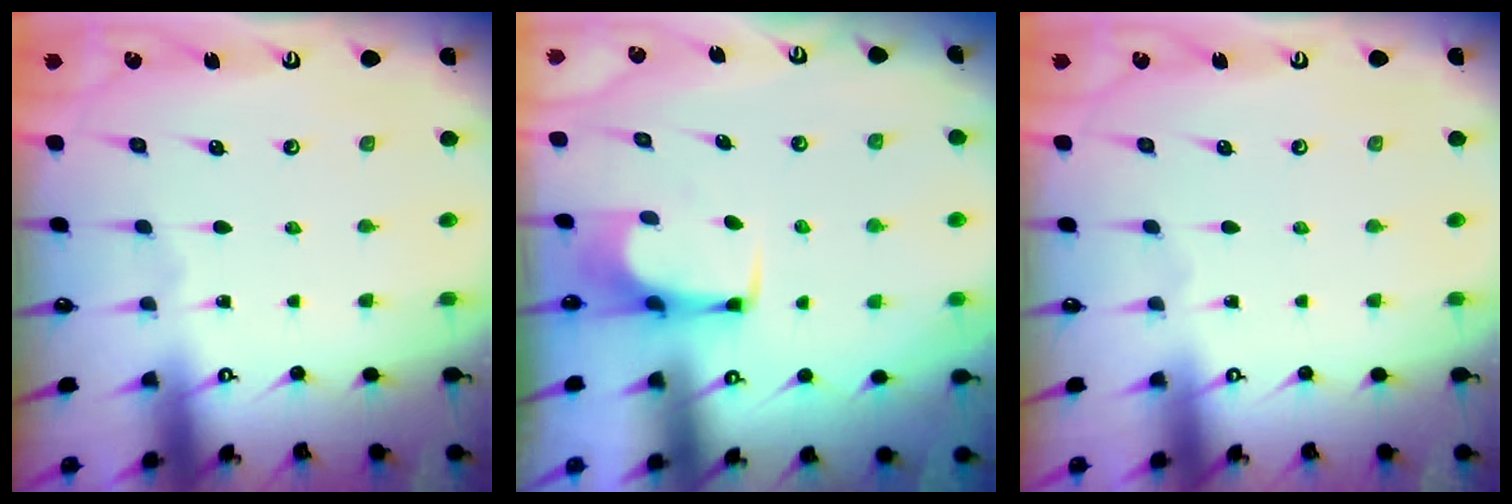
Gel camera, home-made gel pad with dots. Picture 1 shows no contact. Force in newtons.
{"total": 0.7, "press": 0.6, "slide": 0.3}
{"total": 0.0}